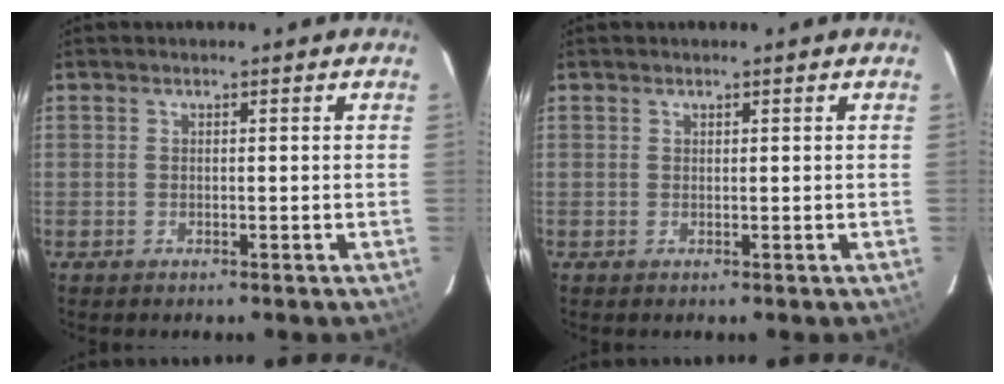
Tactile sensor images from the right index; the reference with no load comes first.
{"total": 0.0}